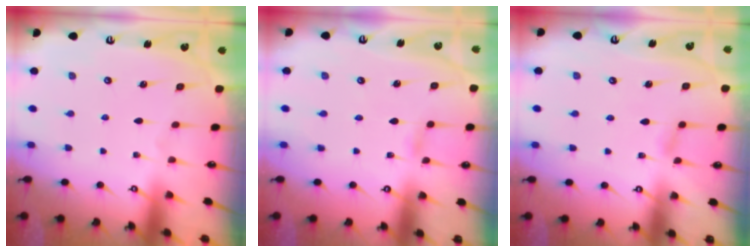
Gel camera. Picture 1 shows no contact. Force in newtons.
{"total": 2.9, "press": 2.9, "slide": 0.3}
{"total": 4.3, "press": 4.3, "slide": 0.3}